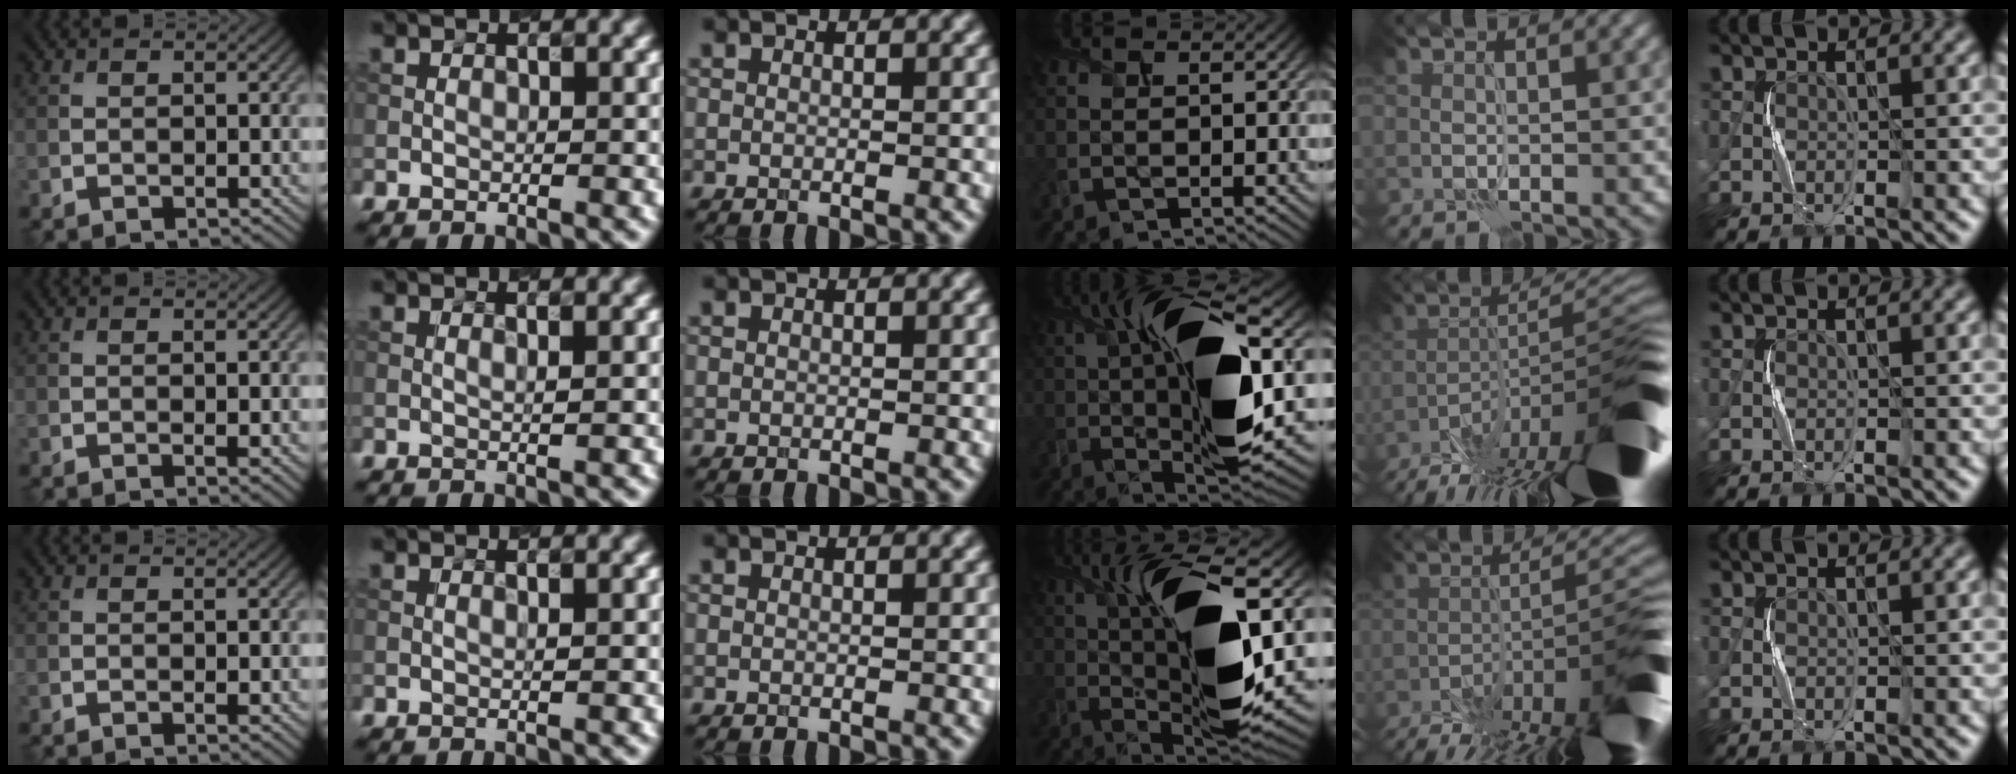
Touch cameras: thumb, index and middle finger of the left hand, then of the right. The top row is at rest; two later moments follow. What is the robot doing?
{"motion": "squeeze", "object": "paper clamp"}